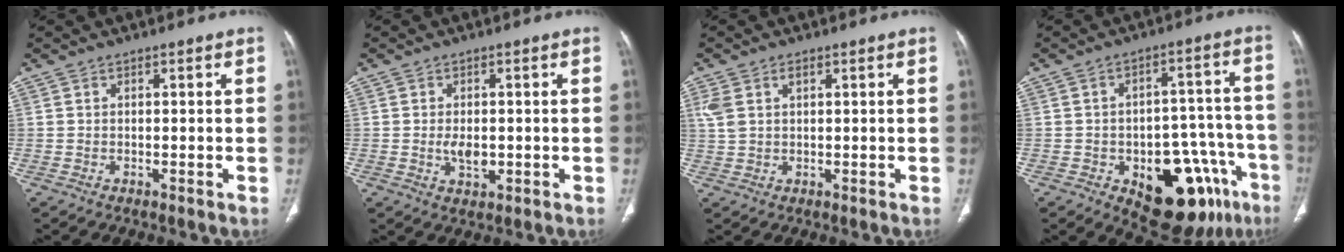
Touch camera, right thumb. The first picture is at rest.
{"total": 3.8, "force": [-0.4, 2.2, 3.0], "torque": [-0.050, -0.003, -0.003]}
{"total": 4.3, "force": [1.7, 2.4, 3.1], "torque": [-0.075, 0.009, 0.041]}
{"total": 20.0, "force": [-9.5, 10.3, 14.3], "torque": [-0.117, 0.061, -0.112]}